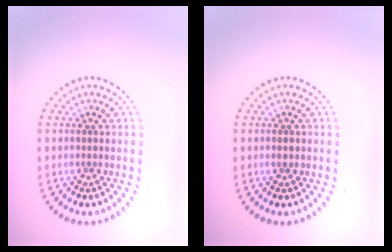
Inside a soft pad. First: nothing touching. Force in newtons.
{"total": 0.7, "press": 0.7, "slide": 0.0}